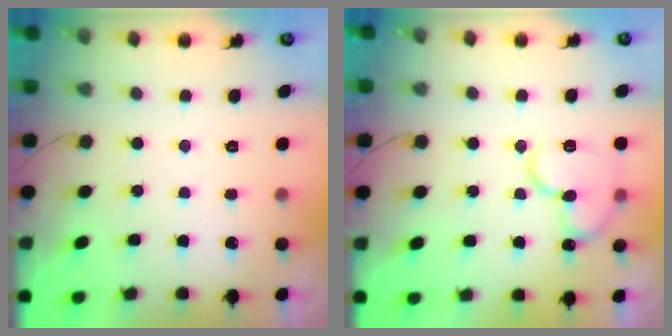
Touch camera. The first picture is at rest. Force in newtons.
{"total": 13.8, "press": 13.7, "slide": 1.4}